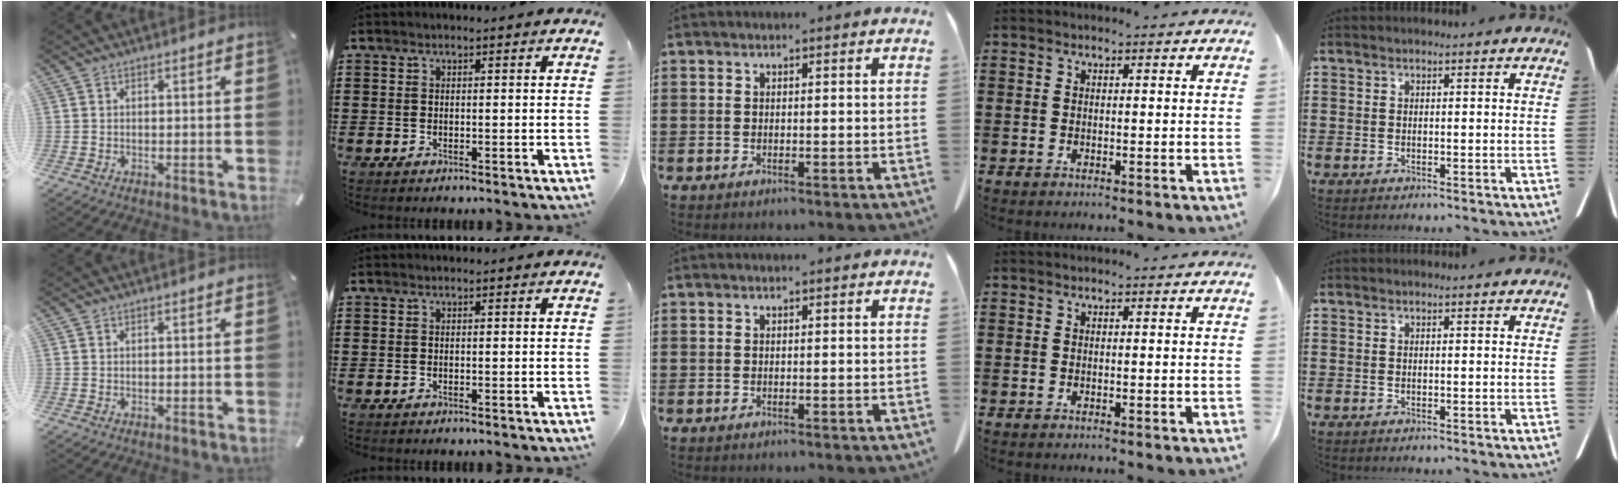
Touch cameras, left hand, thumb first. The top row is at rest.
{}